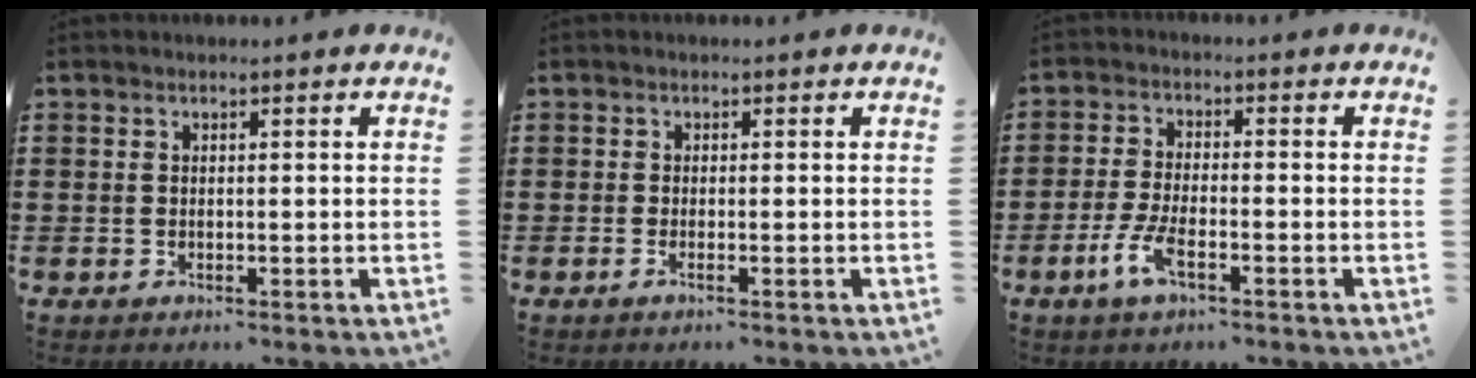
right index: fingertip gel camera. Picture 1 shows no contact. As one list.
[{"total": 0.6, "force": [-0.3, 0.0, 0.6], "torque": [-0.010, -0.005, -0.006]}, {"total": 4.9, "force": [-2.6, 1.5, 3.9], "torque": [-0.098, -0.010, -0.055]}]